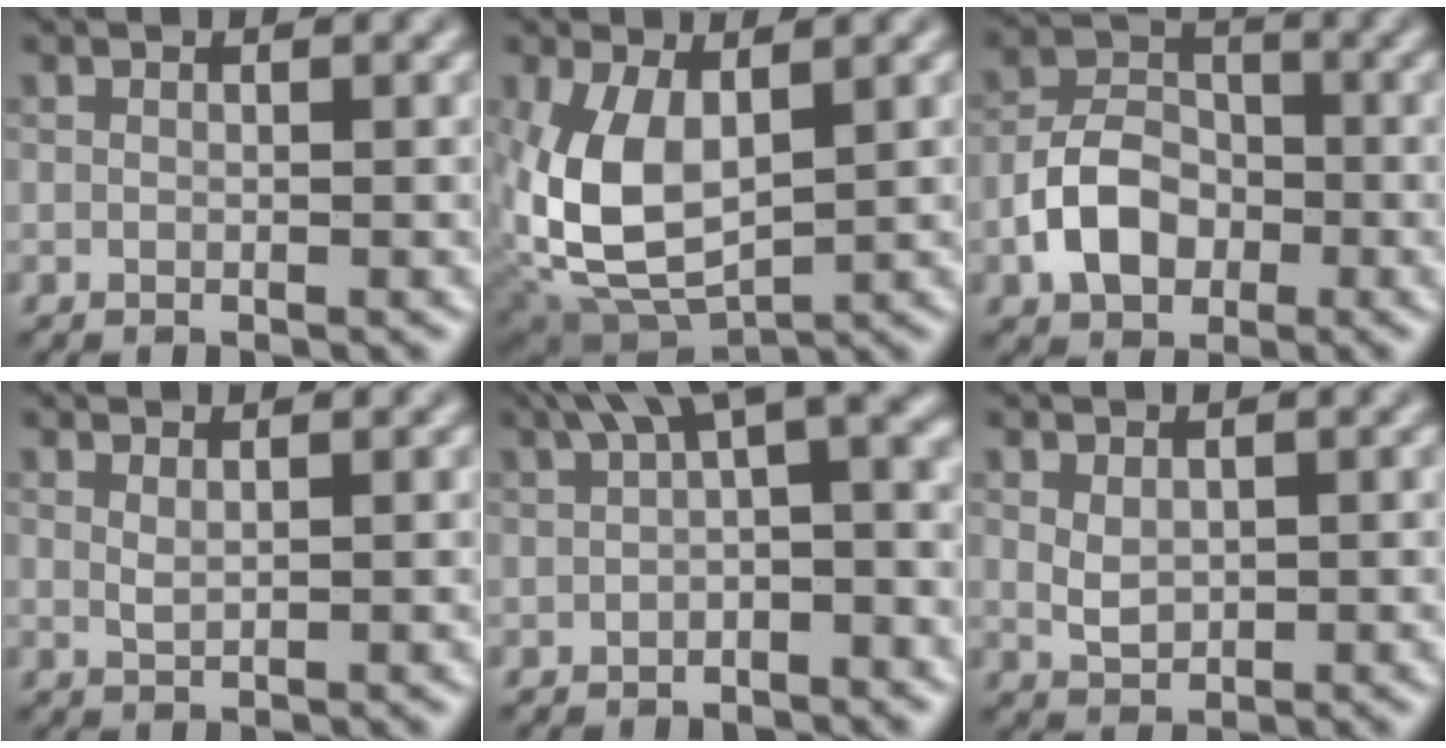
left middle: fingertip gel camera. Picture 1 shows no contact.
{"total": 7.0, "force": [1.2, 3.7, 5.9], "torque": [-0.137, -0.006, 0.026]}
{"total": 5.2, "force": [-1.9, 3.7, 3.1], "torque": [-0.055, 0.005, -0.039]}
{"total": 0.9, "force": [0.7, 0.2, 0.5], "torque": [-0.014, -0.002, 0.015]}
{"total": 6.4, "force": [1.9, 2.4, 5.7], "torque": [-0.072, 0.018, 0.018]}
{"total": 1.7, "force": [0.5, 1.1, 1.1], "torque": [-0.024, -0.003, 0.016]}